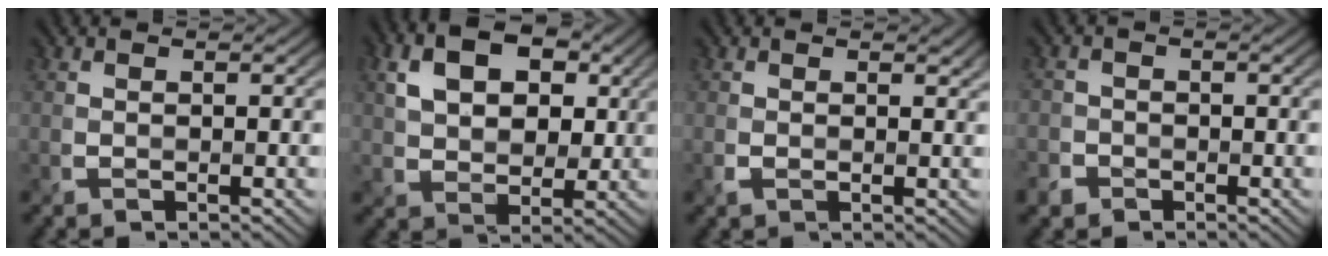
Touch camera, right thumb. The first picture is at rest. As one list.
[{"total": 8.1, "force": [2.6, 5.5, 5.3], "torque": [-0.105, 0.007, 0.035]}, {"total": 1.0, "force": [0.8, 0.5, 0.4], "torque": [-0.008, -0.003, 0.015]}, {"total": 3.0, "force": [-1.7, 2.4, -0.3], "torque": [0.020, 0.002, -0.050]}]